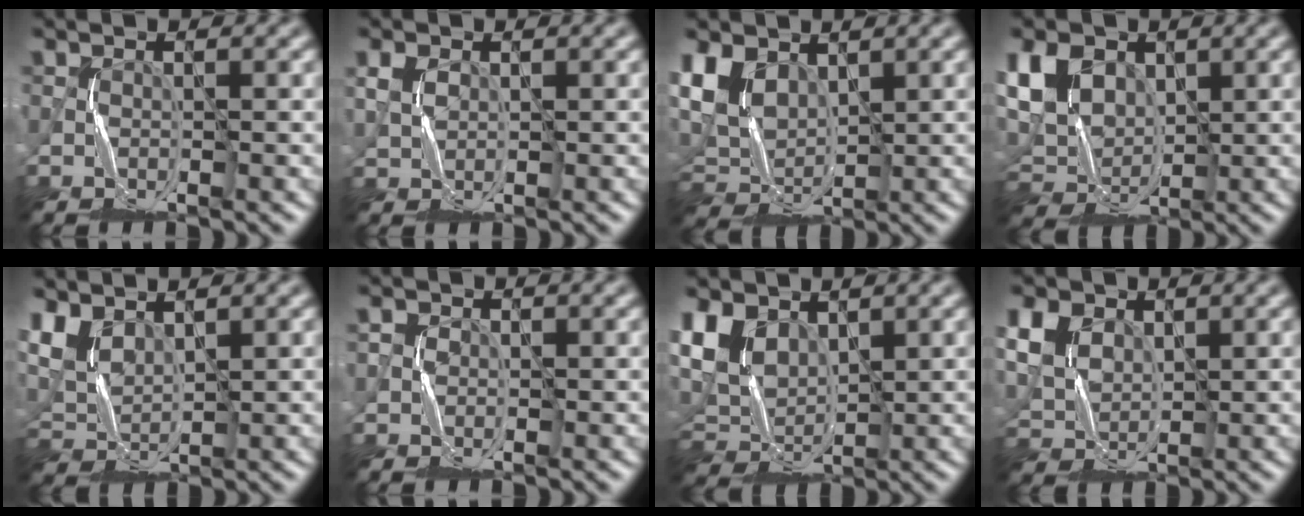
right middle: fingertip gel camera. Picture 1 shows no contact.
{"total": 1.4, "force": [0.5, 1.0, 0.8], "torque": [-0.025, -0.001, 0.015]}
{"total": 5.1, "force": [2.1, 3.5, 3.1], "torque": [-0.080, -0.005, 0.040]}
{"total": 7.5, "force": [2.2, 5.6, 4.5], "torque": [-0.119, 0.011, 0.040]}
{"total": 4.3, "force": [2.9, 2.1, 2.5], "torque": [-0.072, 0.003, 0.059]}
{"total": 1.1, "force": [0.2, 1.0, 0.2], "torque": [-0.009, 0.000, 0.002]}
{"total": 5.4, "force": [2.1, 3.7, 3.2], "torque": [-0.084, -0.005, 0.039]}
{"total": 8.2, "force": [3.6, 5.6, 4.8], "torque": [-0.135, 0.022, 0.061]}